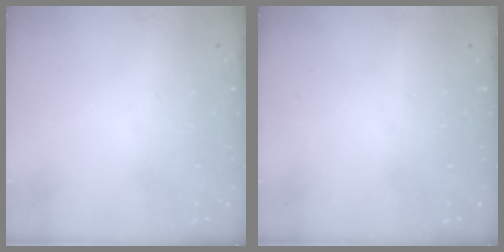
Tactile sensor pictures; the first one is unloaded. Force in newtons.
{"total": 0.0}